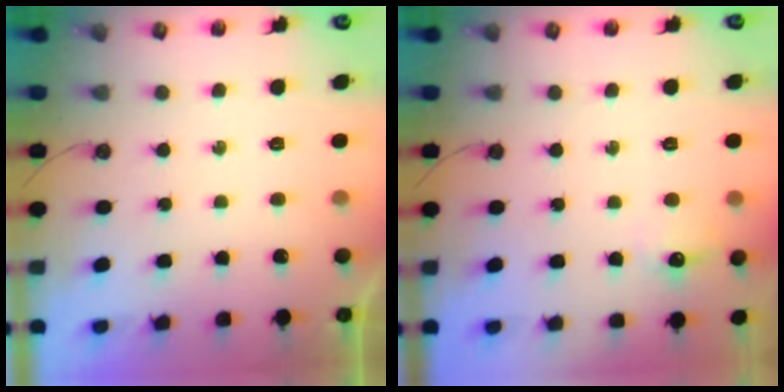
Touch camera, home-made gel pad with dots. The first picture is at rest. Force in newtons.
{"total": 6.9, "press": 6.9, "slide": 0.9}